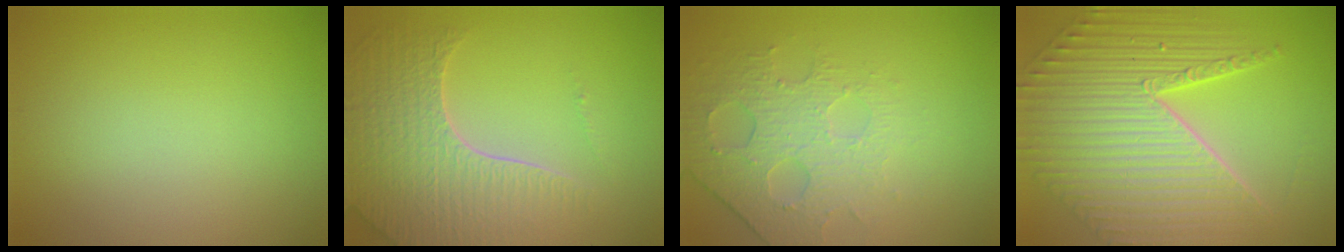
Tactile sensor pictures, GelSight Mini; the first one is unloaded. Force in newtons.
{"total": 6.7, "press": 5.1, "slide": 4.3}
{"total": 4.9, "press": 3.4, "slide": 3.6}
{"total": 11.1, "press": 7.3, "slide": 8.4}